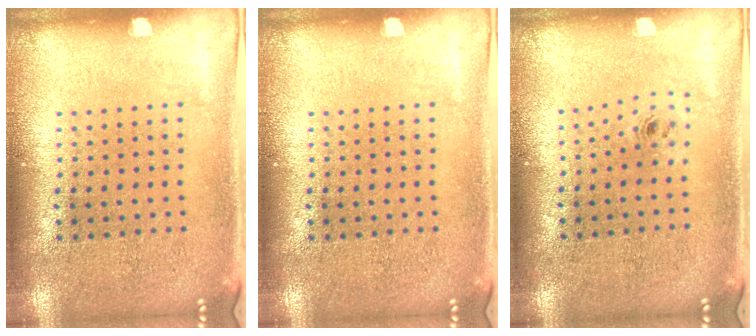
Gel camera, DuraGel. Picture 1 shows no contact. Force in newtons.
{"total": 0.0}
{"total": 0.6, "press": 0.3, "slide": 0.6}